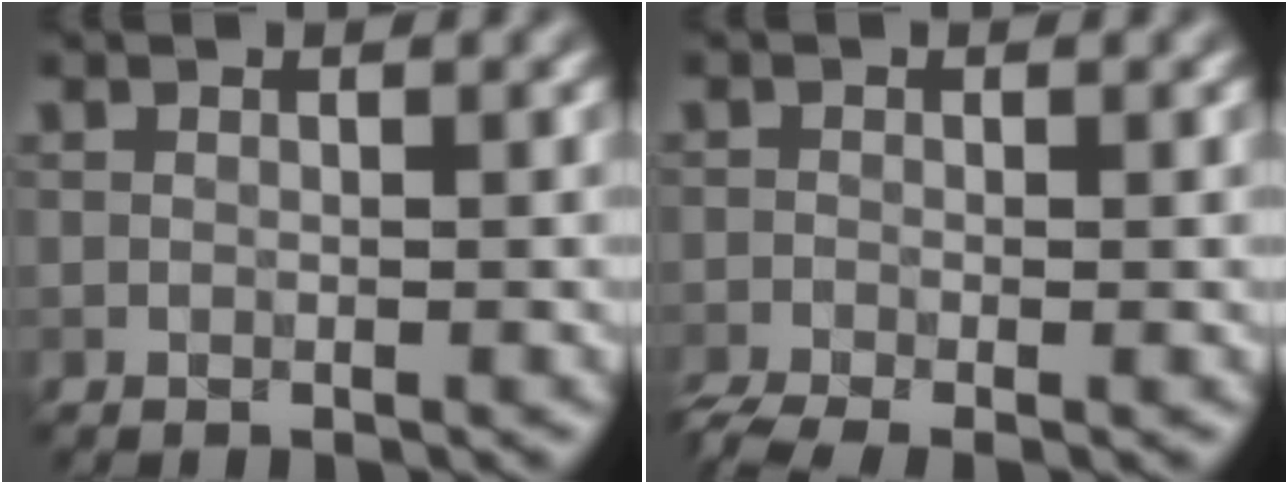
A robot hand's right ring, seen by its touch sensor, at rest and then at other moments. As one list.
[{"total": 3.6, "force": [-2.6, 0.9, 2.3], "torque": [-0.030, -0.010, -0.035]}]